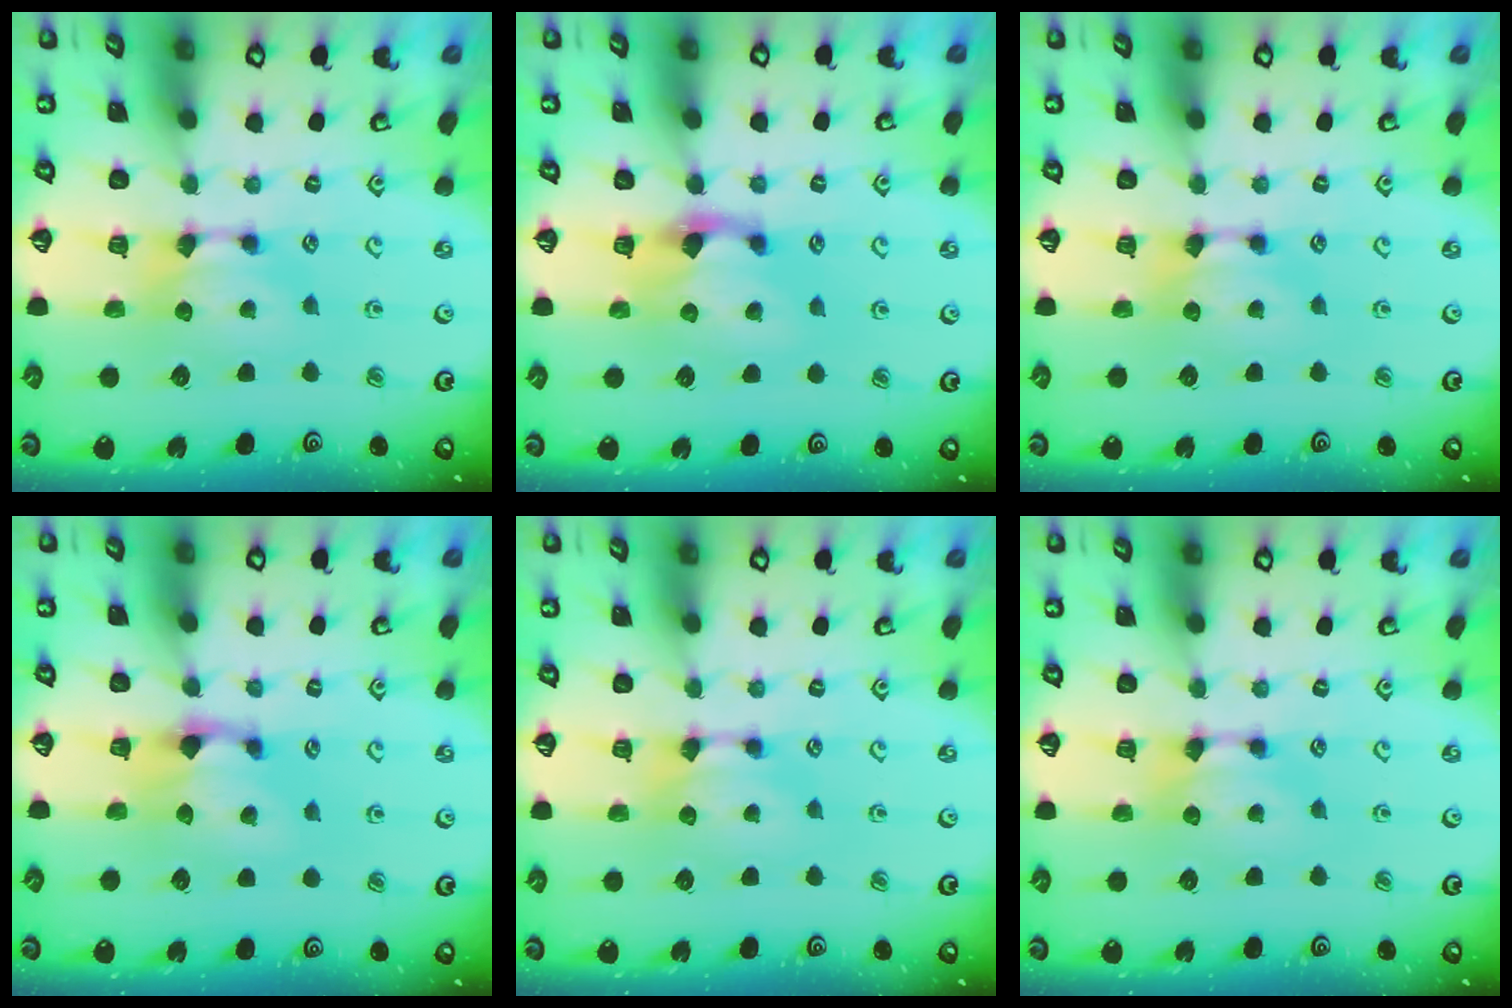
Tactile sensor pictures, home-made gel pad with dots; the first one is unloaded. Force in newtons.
{"total": 1.7, "press": 1.3, "slide": 1.1}
{"total": 0.0}
{"total": 1.2, "press": 0.1, "slide": 1.2}
{"total": 0.0}
{"total": 0.0}